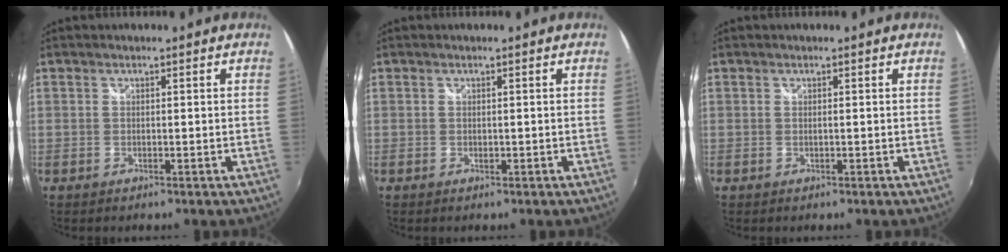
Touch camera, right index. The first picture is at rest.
{"total": 0.0}
{"total": 0.0}